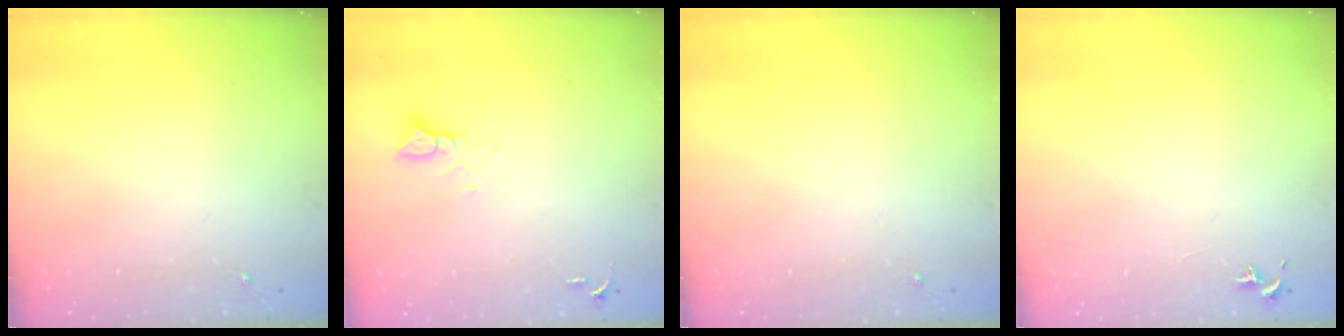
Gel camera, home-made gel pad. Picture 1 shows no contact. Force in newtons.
{"total": 3.7, "press": 3.7, "slide": 0.1}
{"total": 0.0}
{"total": 0.8, "press": 0.7, "slide": 0.3}